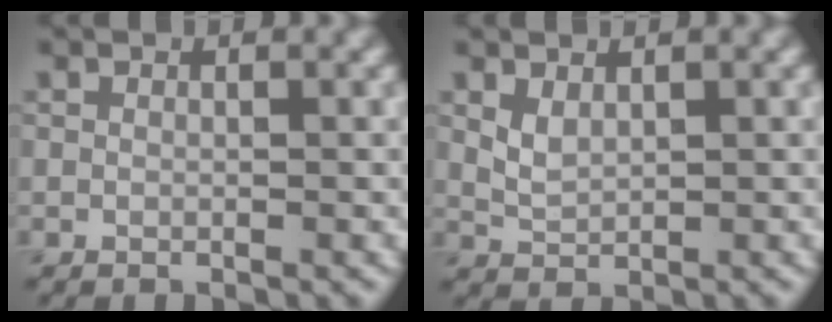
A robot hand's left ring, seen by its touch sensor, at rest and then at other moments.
{"total": 1.6, "force": [0.8, 0.9, 1.0], "torque": [-0.025, -0.002, 0.024]}